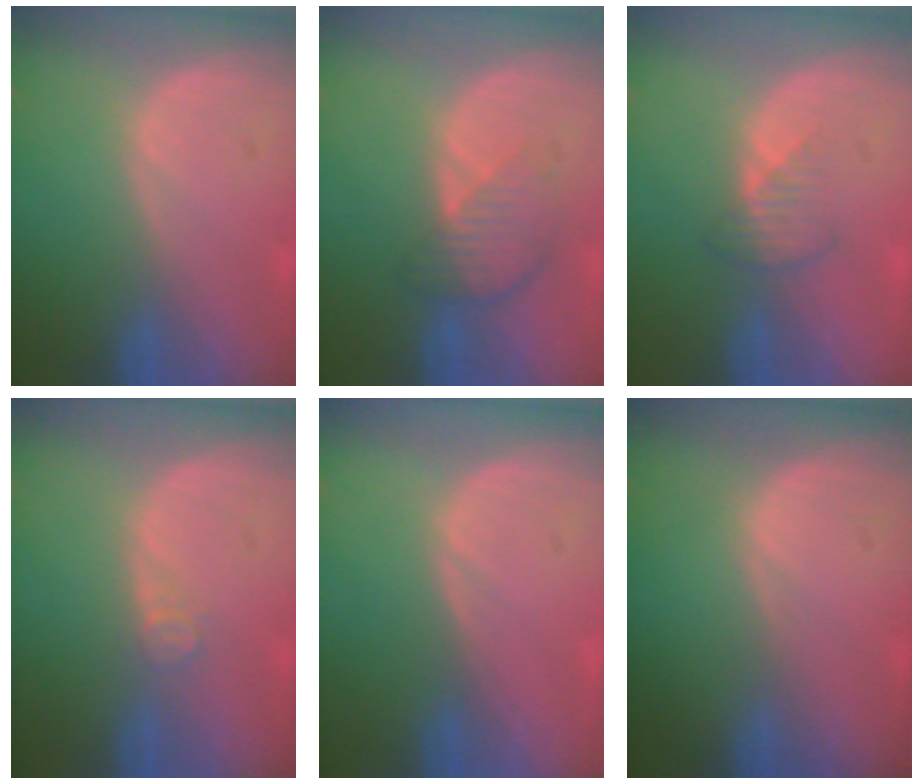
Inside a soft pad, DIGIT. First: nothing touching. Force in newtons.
{"total": 4.6, "press": 4.1, "slide": 2.1}
{"total": 2.7, "press": 2.6, "slide": 0.6}
{"total": 2.0, "press": 1.6, "slide": 1.1}
{"total": 0.0}
{"total": 0.0}